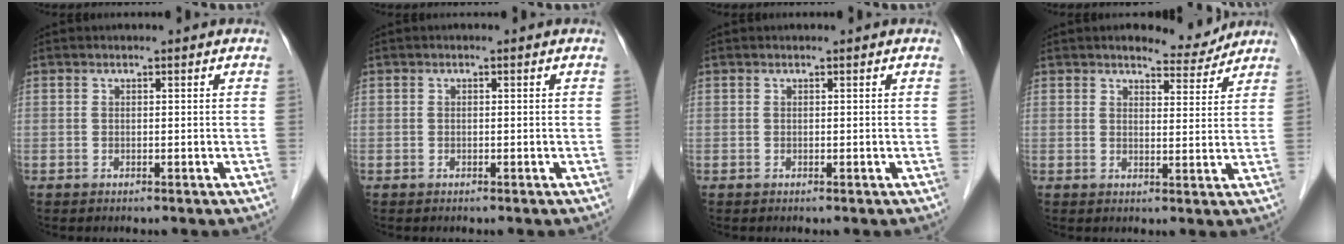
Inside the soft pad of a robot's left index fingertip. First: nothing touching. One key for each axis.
{"total": 0.0}
{"total": 0.0}
{"total": 4.5, "fx": 4.3, "fy": 0.9, "fz": 0.6, "tx": -0.012, "ty": -0.007, "tz": 0.057}